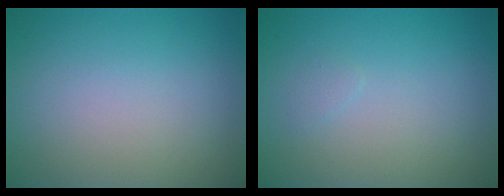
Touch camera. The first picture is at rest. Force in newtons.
{"total": 0.5, "press": 0.5, "slide": 0.0}